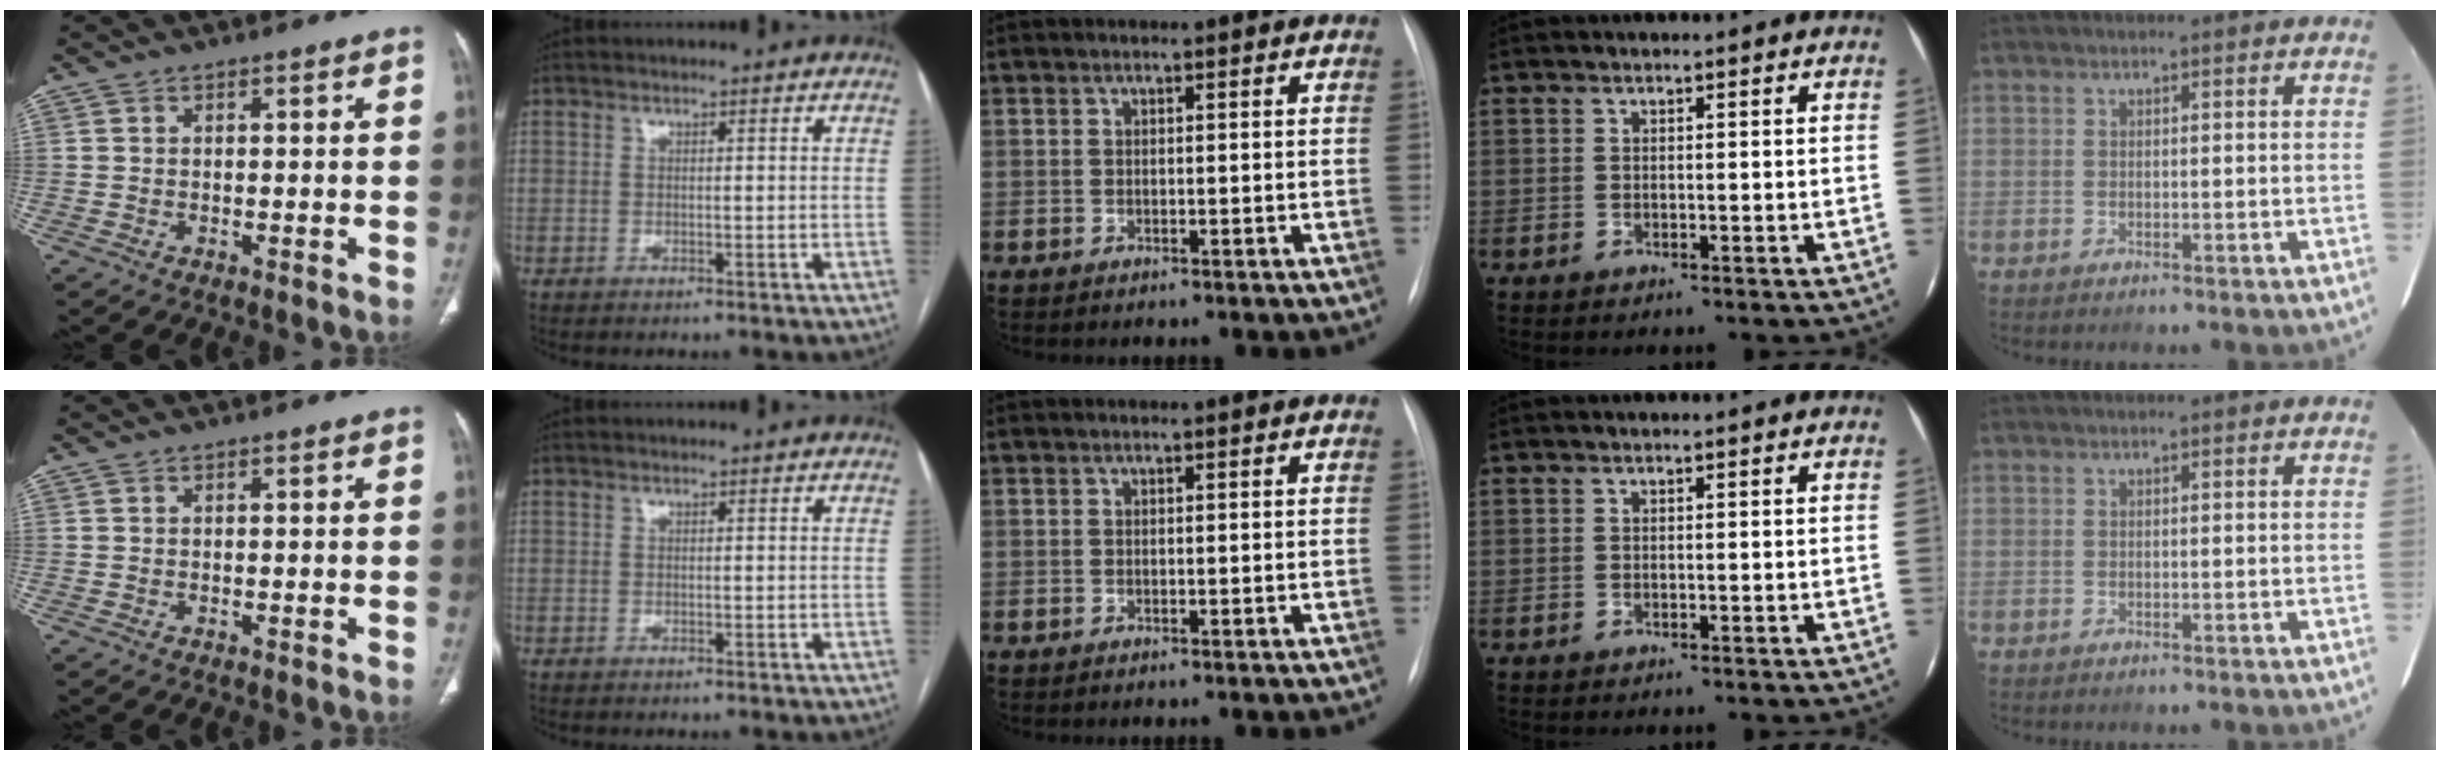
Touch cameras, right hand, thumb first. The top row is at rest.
{}